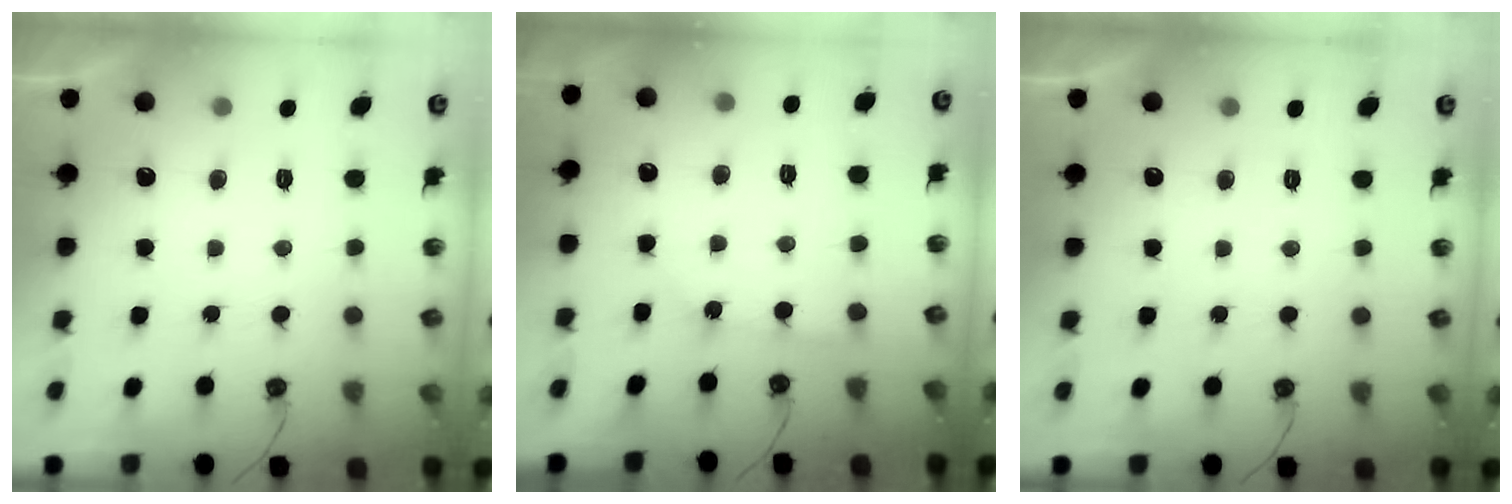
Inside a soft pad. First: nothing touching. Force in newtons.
{"total": 4.2, "press": 4.2, "slide": 0.5}
{"total": 0.0}